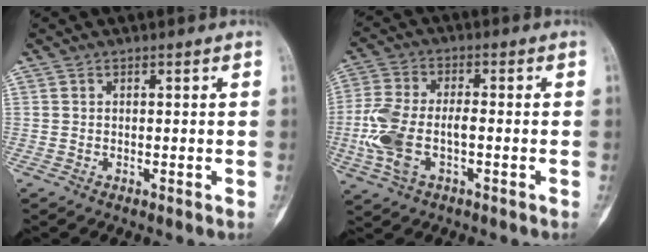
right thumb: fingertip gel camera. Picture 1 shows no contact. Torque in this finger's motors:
{"motor_torque": [-0.13, 0.79, 0.55, 0.46, 0.28]}